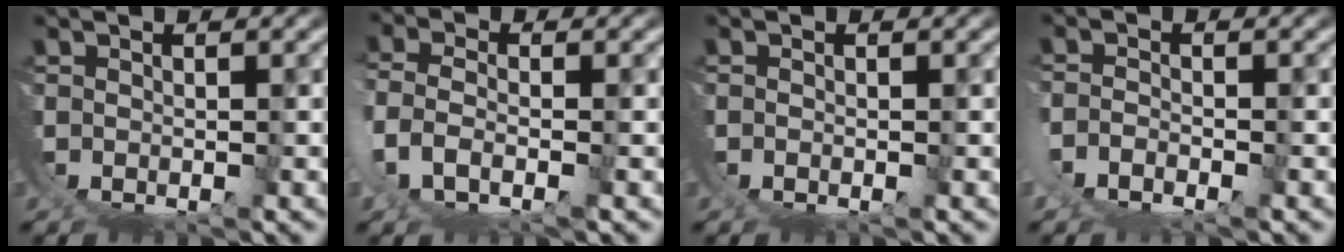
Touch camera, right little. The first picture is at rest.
{"total": 3.1, "force": [-0.6, 0.8, 2.9], "torque": [-0.077, -0.014, -0.002]}
{"total": 0.7, "force": [-0.1, -0.7, 0.3], "torque": [-0.001, 0.000, -0.003]}
{"total": 1.6, "force": [-1.0, 0.1, 1.3], "torque": [-0.028, -0.006, -0.018]}